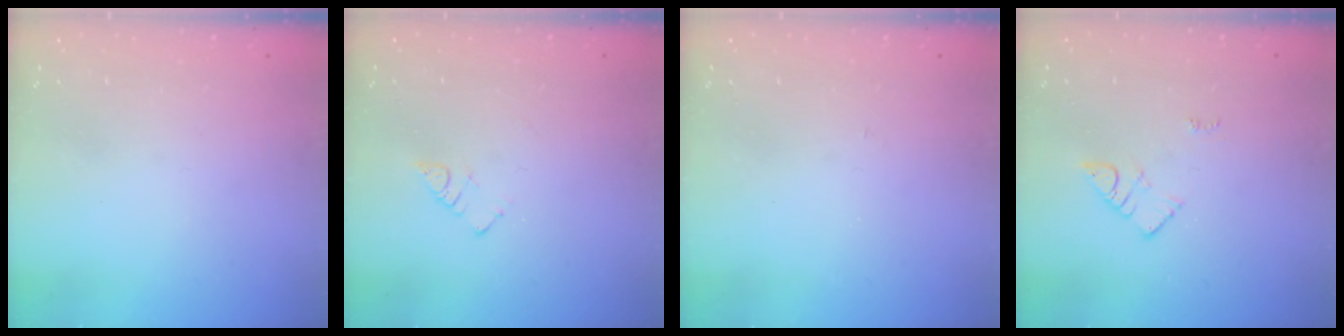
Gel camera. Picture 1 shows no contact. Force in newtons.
{"total": 3.2, "press": 3.2, "slide": 0.4}
{"total": 2.7, "press": 2.7, "slide": 0.3}
{"total": 4.3, "press": 4.2, "slide": 0.6}